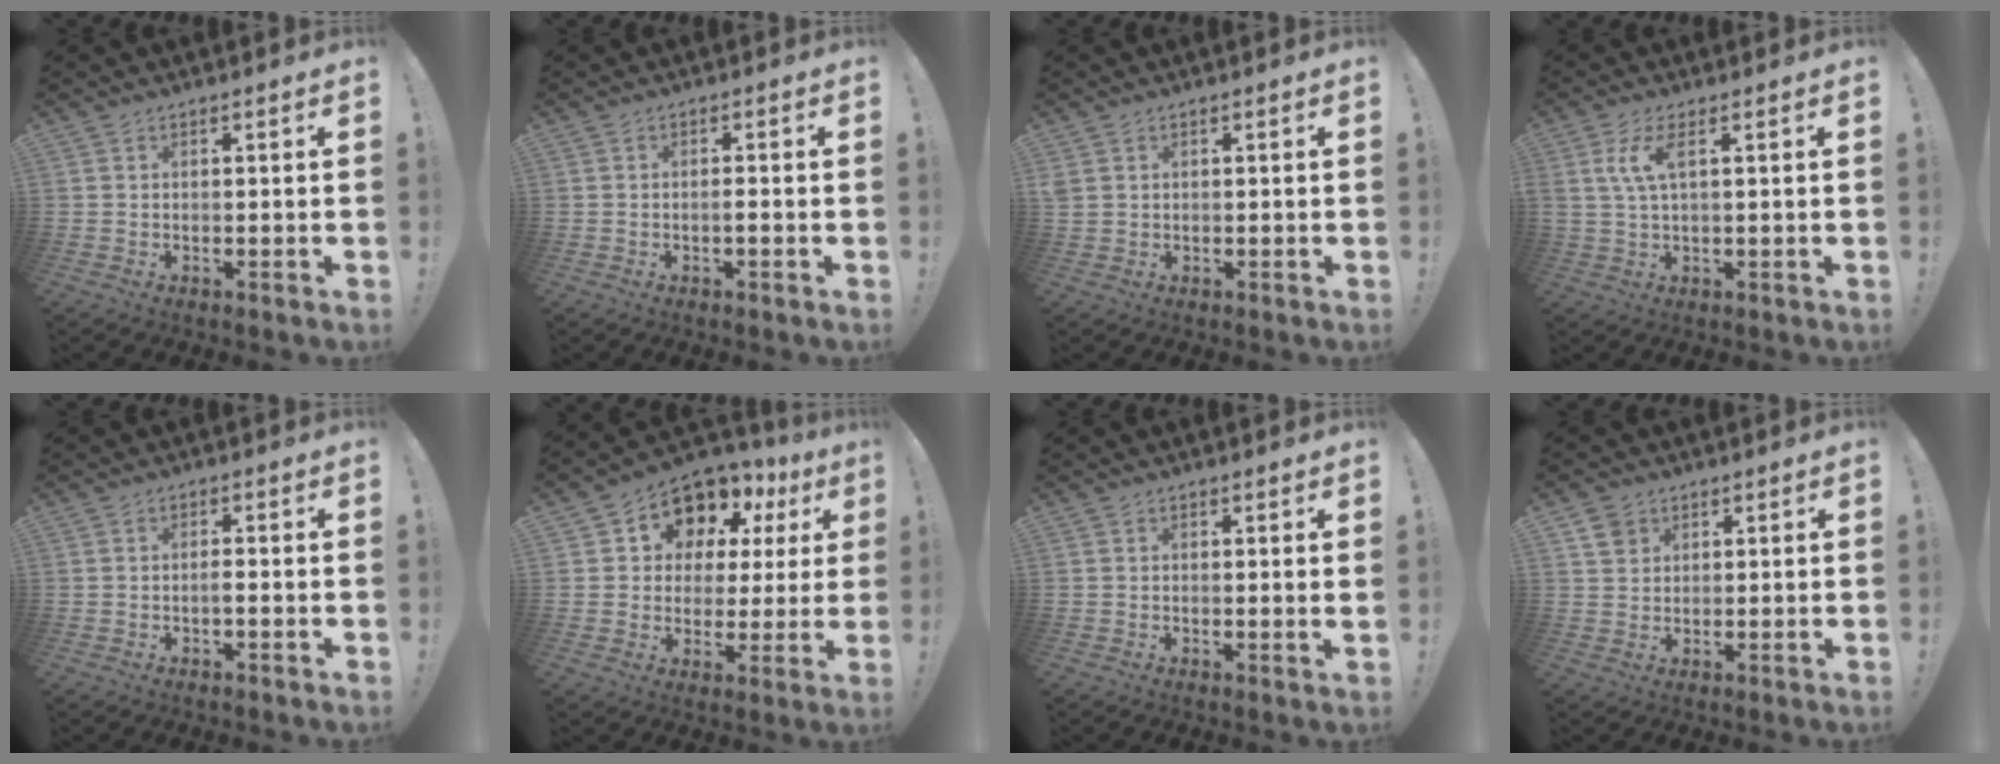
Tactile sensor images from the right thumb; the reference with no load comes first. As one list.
[{"total": 1.4, "force": [-0.9, 0.4, 1.0], "torque": [-0.020, 0.004, -0.014]}, {"total": 1.8, "force": [0.8, 1.3, 0.9], "torque": [-0.021, 0.003, 0.017]}, {"total": 6.2, "force": [2.3, 2.0, 5.4], "torque": [-0.106, -0.003, 0.037]}, {"total": 1.6, "force": [-0.9, 0.7, 1.2], "torque": [-0.018, 0.003, -0.016]}, {"total": 11.0, "force": [6.9, 7.7, 3.7], "torque": [-0.054, -0.060, 0.135]}, {"total": 1.0, "force": [0.7, -0.2, 0.7], "torque": [-0.003, -0.004, 0.010]}, {"total": 4.5, "force": [2.7, 3.5, 1.0], "torque": [-0.008, -0.012, 0.049]}]